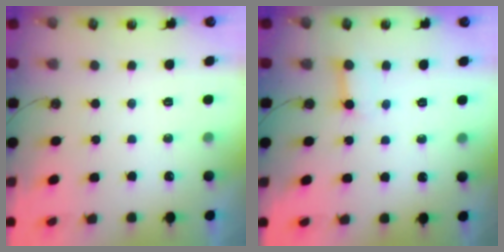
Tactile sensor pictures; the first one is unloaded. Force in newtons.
{"total": 3.4, "press": 3.3, "slide": 0.5}